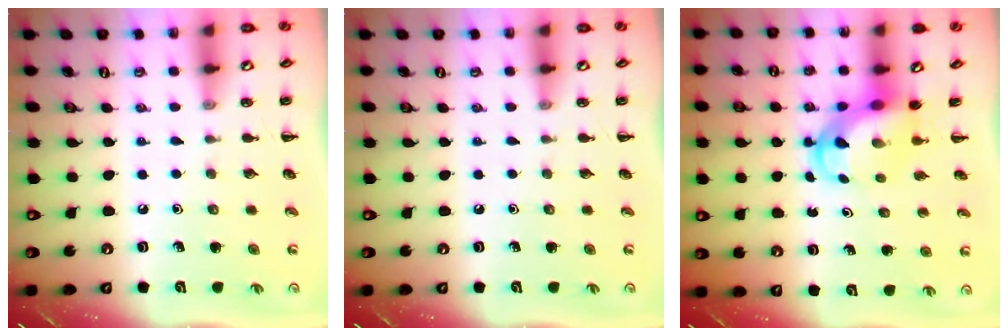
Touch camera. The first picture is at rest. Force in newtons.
{"total": 0.0}
{"total": 5.5, "press": 5.5, "slide": 0.5}